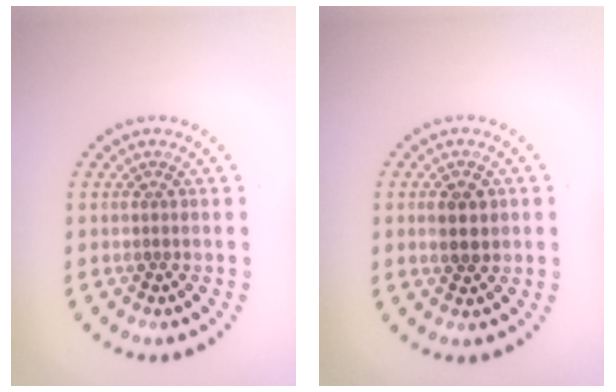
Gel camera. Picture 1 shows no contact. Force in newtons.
{"total": 2.3, "press": 2.3, "slide": 0.4}